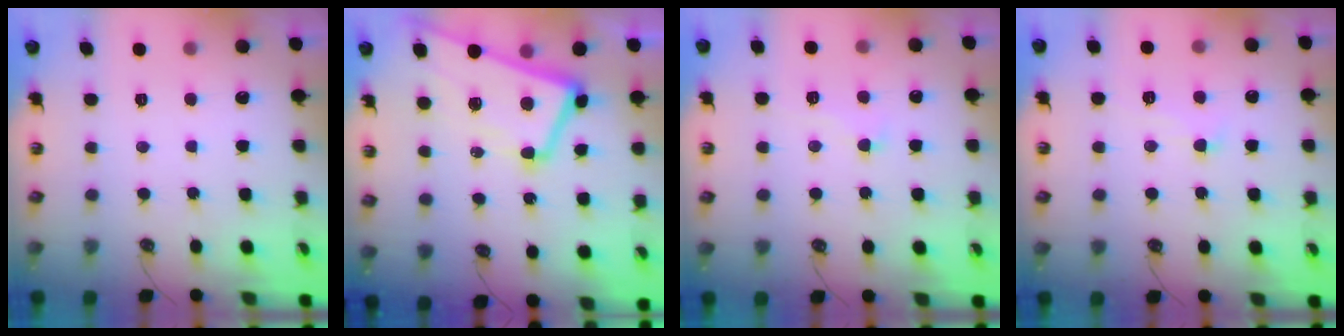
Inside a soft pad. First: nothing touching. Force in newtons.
{"total": 4.6, "press": 4.4, "slide": 1.2}
{"total": 0.8, "press": 0.7, "slide": 0.4}
{"total": 0.7, "press": 0.3, "slide": 0.7}